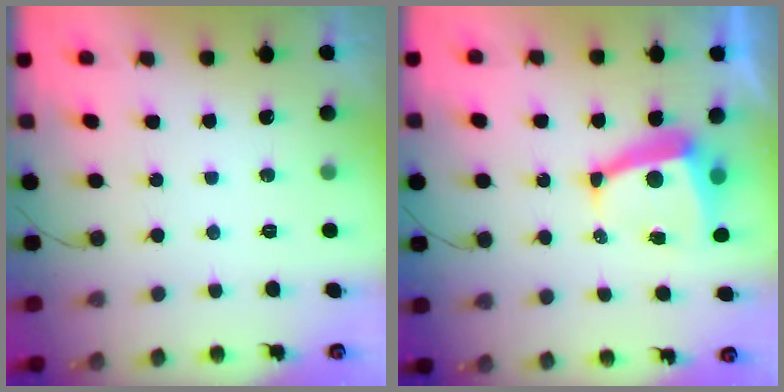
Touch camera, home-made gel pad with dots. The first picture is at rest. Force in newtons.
{"total": 8.0, "press": 8.0, "slide": 1.0}